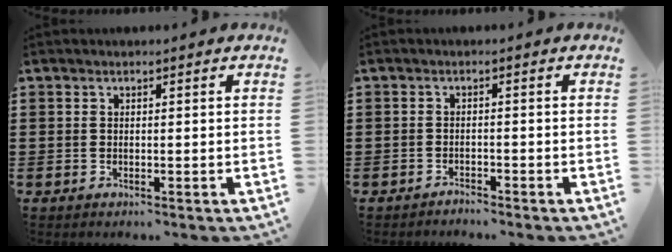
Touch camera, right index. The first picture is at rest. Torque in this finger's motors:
{"motor_torque": [-0.15, 0.56, -1.05, -0.20]}